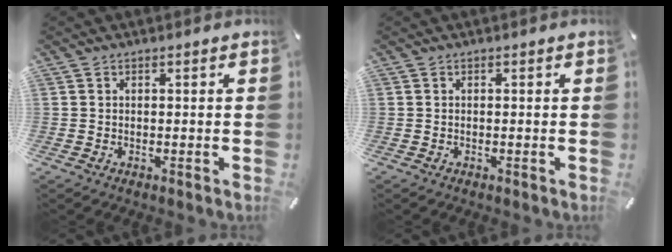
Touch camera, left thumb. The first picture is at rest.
{"total": 0.0}